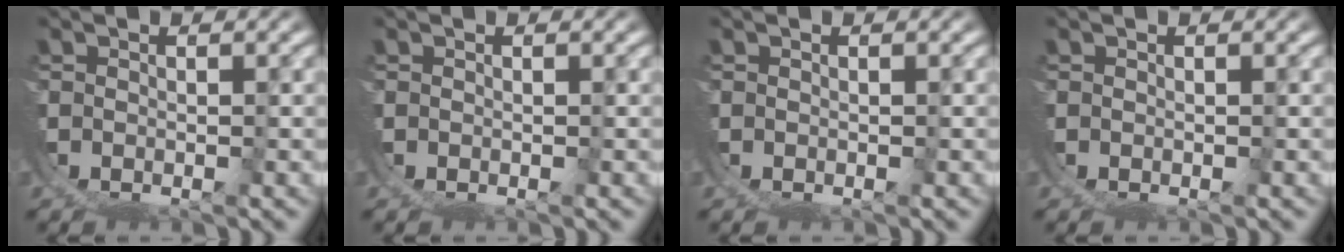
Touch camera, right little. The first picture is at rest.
{"total": 0.0}
{"total": 0.0}
{"total": 0.0}